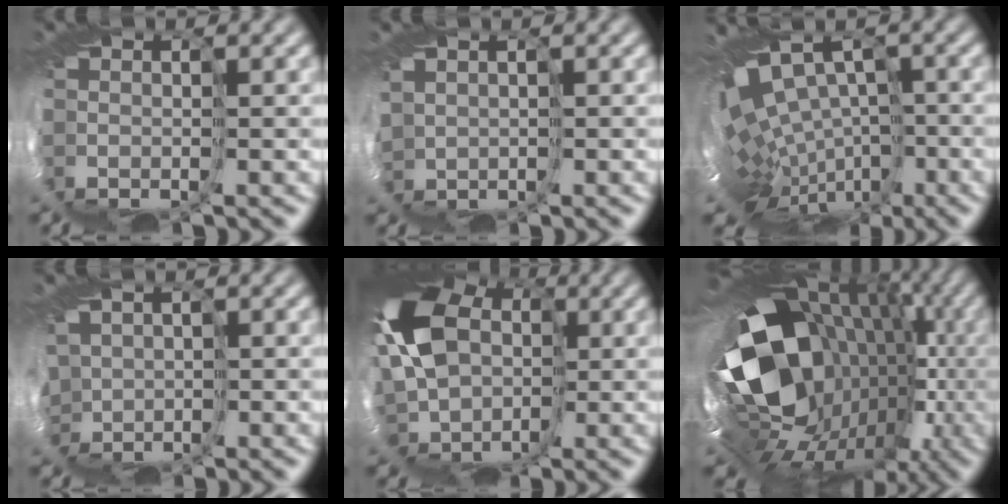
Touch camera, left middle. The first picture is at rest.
{"total": 2.4, "force": [1.3, 1.9, -0.4], "torque": [-0.014, -0.006, 0.028]}
{"total": 11.5, "force": [-1.9, 7.3, 8.6], "torque": [-0.141, 0.016, 0.001]}
{"total": 3.9, "force": [1.1, 3.4, 1.6], "torque": [-0.063, -0.017, 0.017]}
{"total": 10.3, "force": [2.1, 7.5, 6.6], "torque": [-0.133, 0.000, 0.016]}
{"total": 17.1, "force": [1.2, 12.5, 11.6], "torque": [-0.192, -0.024, 0.001]}